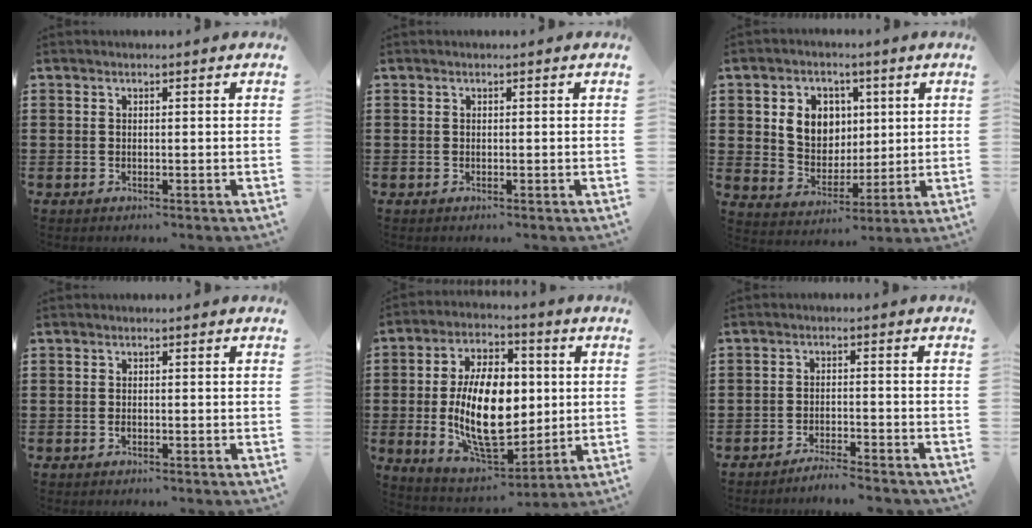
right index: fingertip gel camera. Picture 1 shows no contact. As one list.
[{"total": 0.0}, {"total": 6.9, "force": [2.1, 6.1, 2.6], "torque": [-0.065, 0.014, 0.034]}, {"total": 0.5, "force": [-0.3, 0.2, 0.4], "torque": [-0.009, -0.004, -0.004]}, {"total": 15.7, "force": [0.3, 8.2, 13.3], "torque": [-0.251, -0.015, 0.002]}, {"total": 2.8, "force": [-2.7, -0.1, 0.4], "torque": [-0.012, 0.001, -0.056]}]